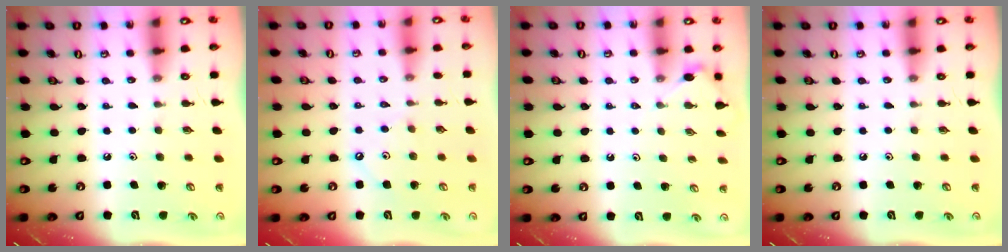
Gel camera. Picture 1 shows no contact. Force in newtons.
{"total": 2.5, "press": 2.5, "slide": 0.5}
{"total": 2.9, "press": 2.8, "slide": 0.5}
{"total": 0.0}